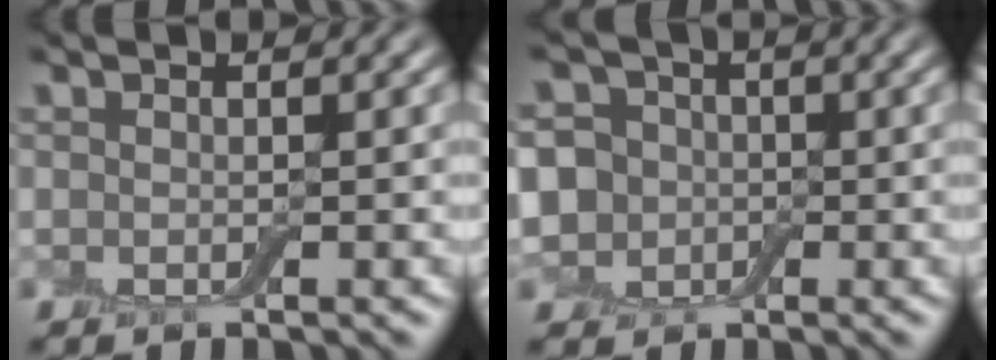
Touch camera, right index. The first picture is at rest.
{"total": 6.8, "force": [-0.2, 6.2, 2.7], "torque": [-0.056, 0.029, -0.045]}